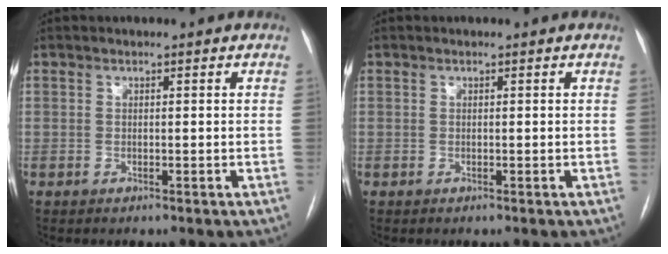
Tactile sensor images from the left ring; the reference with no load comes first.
{"total": 0.0}